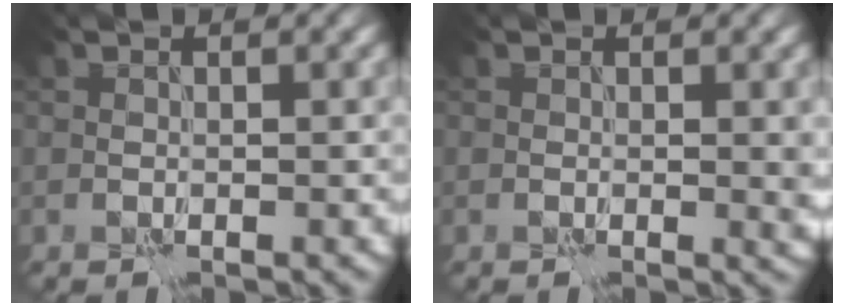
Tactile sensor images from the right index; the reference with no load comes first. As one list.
[{"total": 1.5, "force": [-0.1, 0.5, 1.4], "torque": [-0.016, -0.005, -0.001]}]